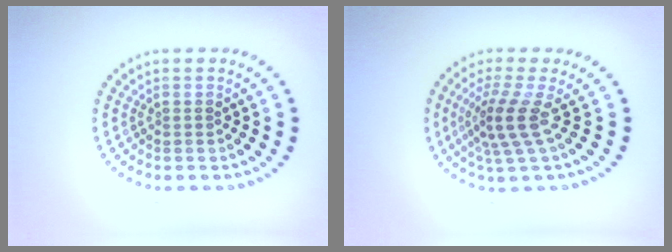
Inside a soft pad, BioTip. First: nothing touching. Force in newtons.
{"total": 3.5, "press": 2.4, "slide": 2.5}